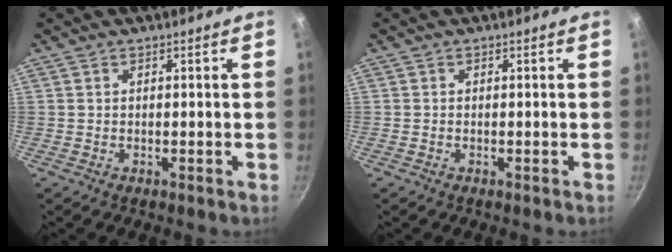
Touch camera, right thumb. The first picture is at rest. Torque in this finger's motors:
{"motor_torque": [-0.04, -0.11, -0.20, 0.12, -0.02]}